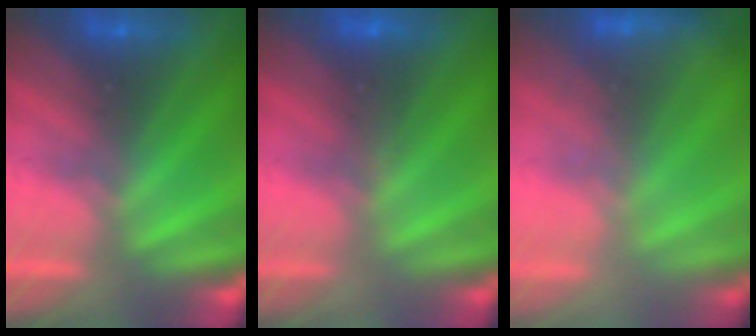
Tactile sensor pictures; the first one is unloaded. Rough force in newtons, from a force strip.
{"total": 3.0}
{"total": 2.7}